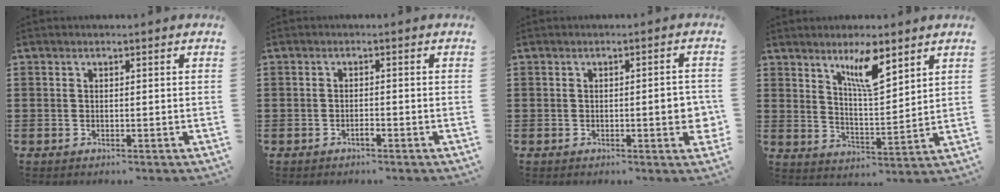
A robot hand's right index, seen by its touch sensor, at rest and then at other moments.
{"total": 1.2, "force": [-0.8, 0.2, 0.9], "torque": [-0.019, -0.004, -0.013]}
{"total": 4.0, "force": [-0.4, 0.9, 3.8], "torque": [-0.048, -0.004, -0.012]}
{"total": 7.5, "force": [4.9, 1.6, 5.3], "torque": [-0.102, -0.011, 0.083]}